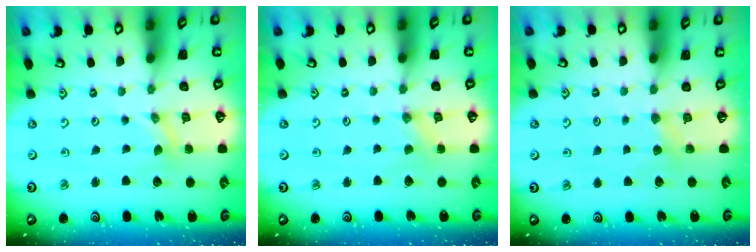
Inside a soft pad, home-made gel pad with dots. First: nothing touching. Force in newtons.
{"total": 0.0}
{"total": 2.9, "press": 2.8, "slide": 0.4}